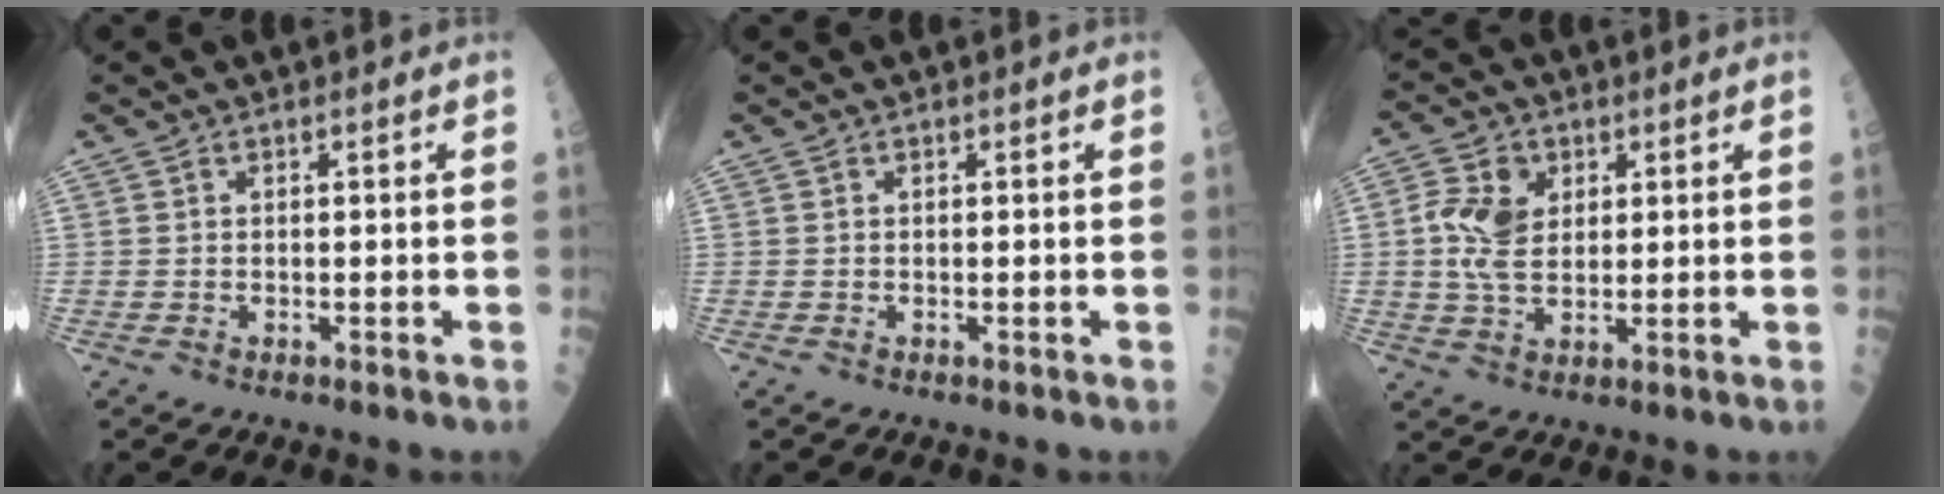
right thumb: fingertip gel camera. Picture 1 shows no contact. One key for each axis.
{"total": 0.0}
{"total": 7.9, "fx": 1.6, "fy": 5.3, "fz": 5.6, "tx": -0.102, "ty": 0.000, "tz": 0.030}